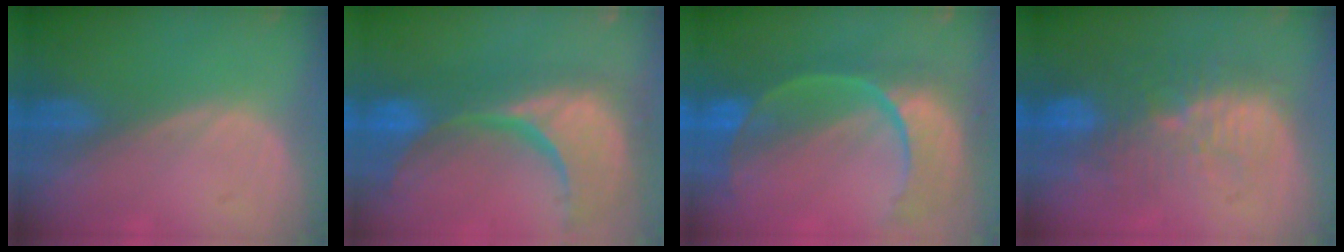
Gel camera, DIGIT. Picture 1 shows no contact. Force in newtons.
{"total": 15.3, "press": 12.1, "slide": 9.4}
{"total": 11.1, "press": 9.3, "slide": 6.0}
{"total": 11.3, "press": 9.9, "slide": 5.4}